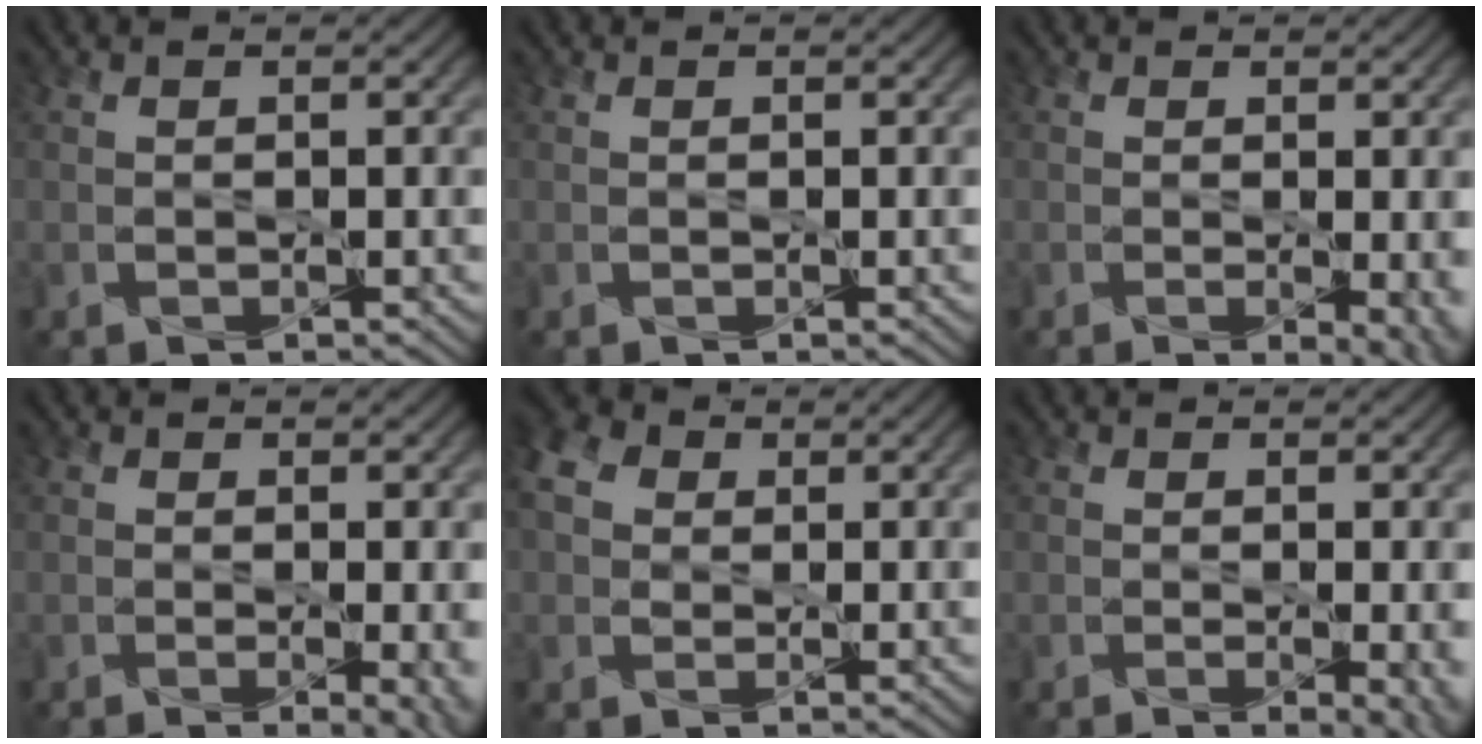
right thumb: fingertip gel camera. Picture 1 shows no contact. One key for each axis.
{"total": 0.0}
{"total": 3.7, "fx": -0.8, "fy": 1.1, "fz": 3.4, "tx": -0.045, "ty": -0.013, "tz": -0.007}
{"total": 3.3, "fx": -0.8, "fy": 0.8, "fz": 3.1, "tx": -0.043, "ty": -0.012, "tz": -0.009}
{"total": 6.3, "fx": 1.5, "fy": 5.0, "fz": 3.5, "tx": -0.111, "ty": 0.019, "tz": 0.026}
{"total": 3.2, "fx": -0.8, "fy": 0.8, "fz": 3.0, "tx": -0.041, "ty": -0.013, "tz": -0.008}